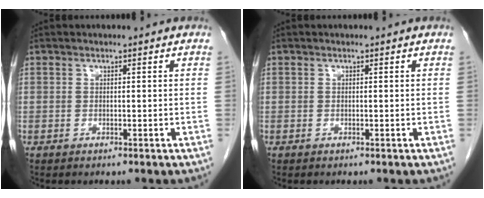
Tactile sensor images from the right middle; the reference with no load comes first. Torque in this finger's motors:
{"motor_torque": [0.02, -0.02, 0.00, -0.01]}